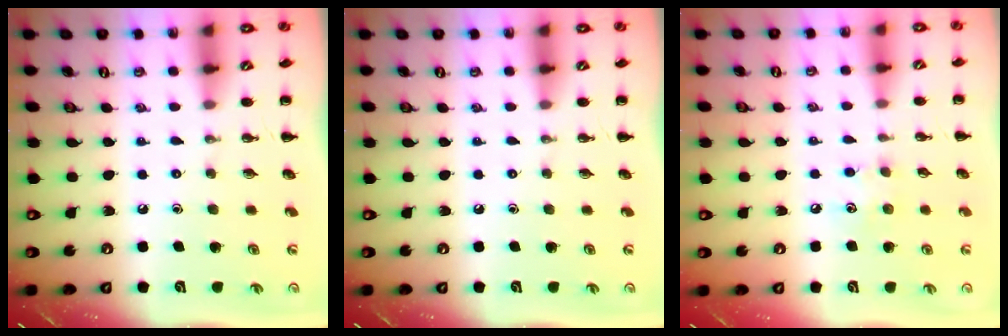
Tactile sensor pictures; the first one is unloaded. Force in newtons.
{"total": 0.0}
{"total": 5.8, "press": 5.6, "slide": 1.3}